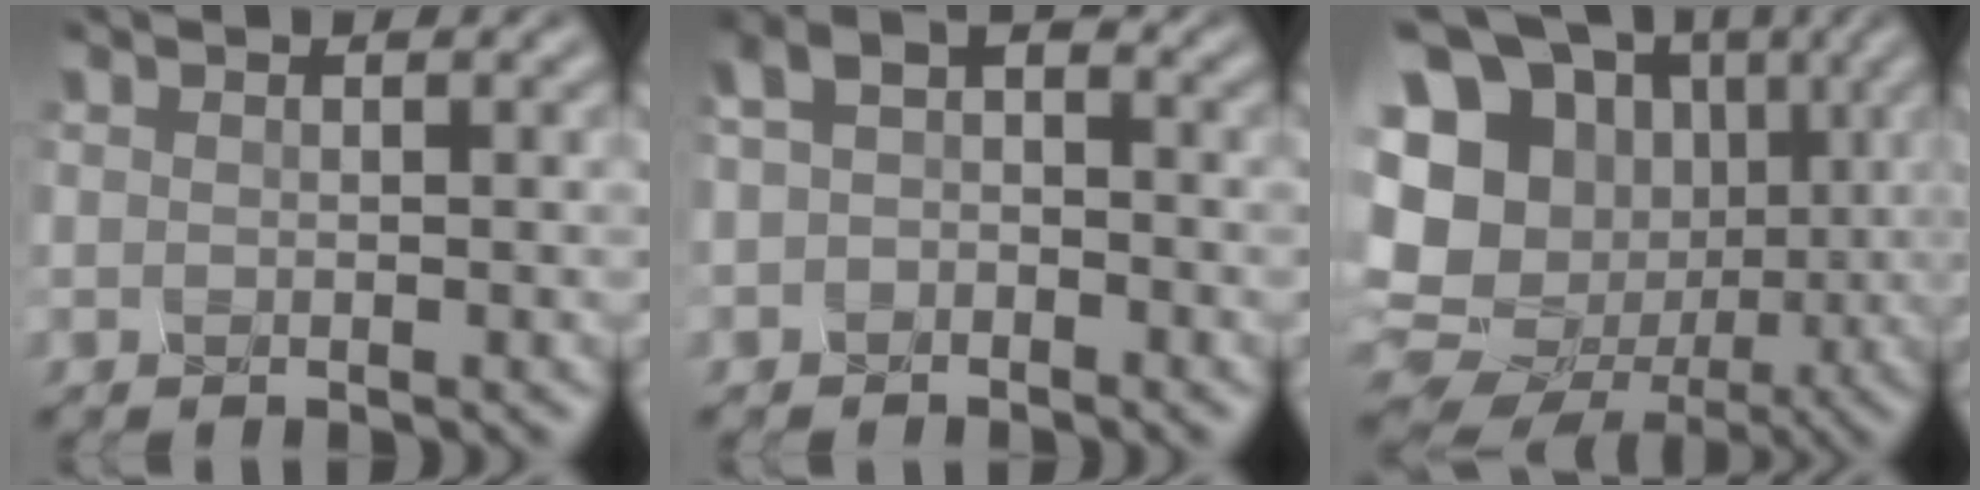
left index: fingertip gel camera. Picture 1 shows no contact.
{"total": 1.8, "force": [-0.7, 1.3, 1.1], "torque": [-0.028, 0.009, -0.008]}
{"total": 20.0, "force": [1.7, 18.1, 8.3], "torque": [-0.224, 0.039, 0.026]}